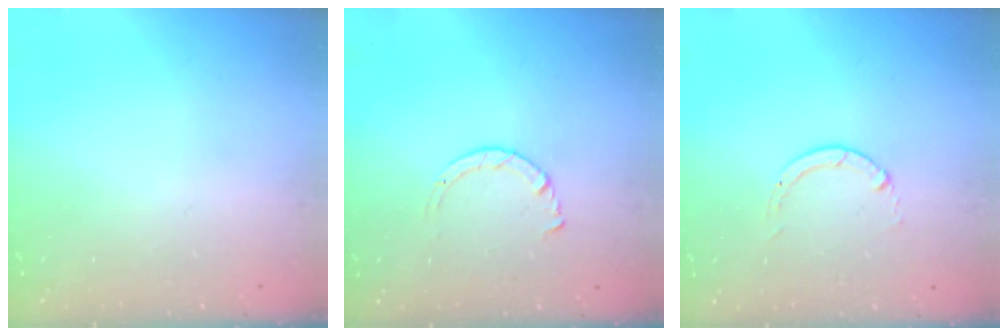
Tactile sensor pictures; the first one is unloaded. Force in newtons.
{"total": 2.9, "press": 2.8, "slide": 0.3}
{"total": 0.0}